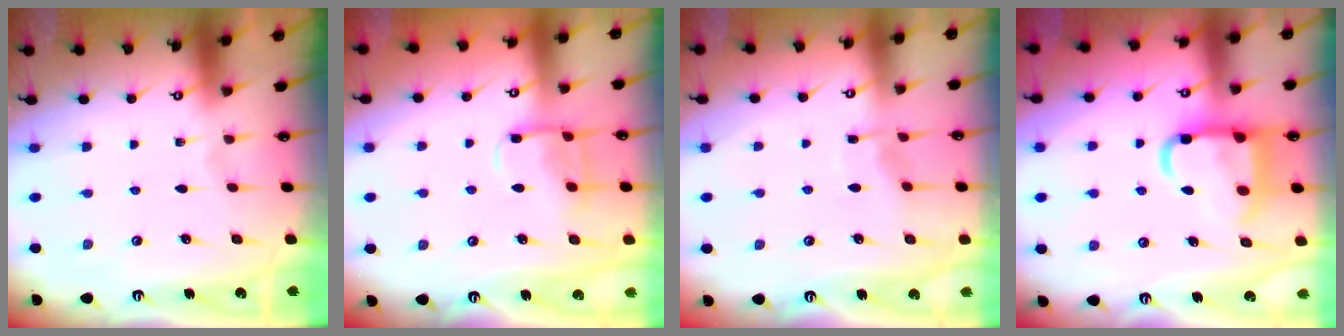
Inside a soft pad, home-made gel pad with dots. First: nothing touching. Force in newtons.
{"total": 9.9, "press": 9.8, "slide": 1.1}
{"total": 4.7, "press": 4.6, "slide": 0.6}
{"total": 13.6, "press": 13.5, "slide": 1.6}